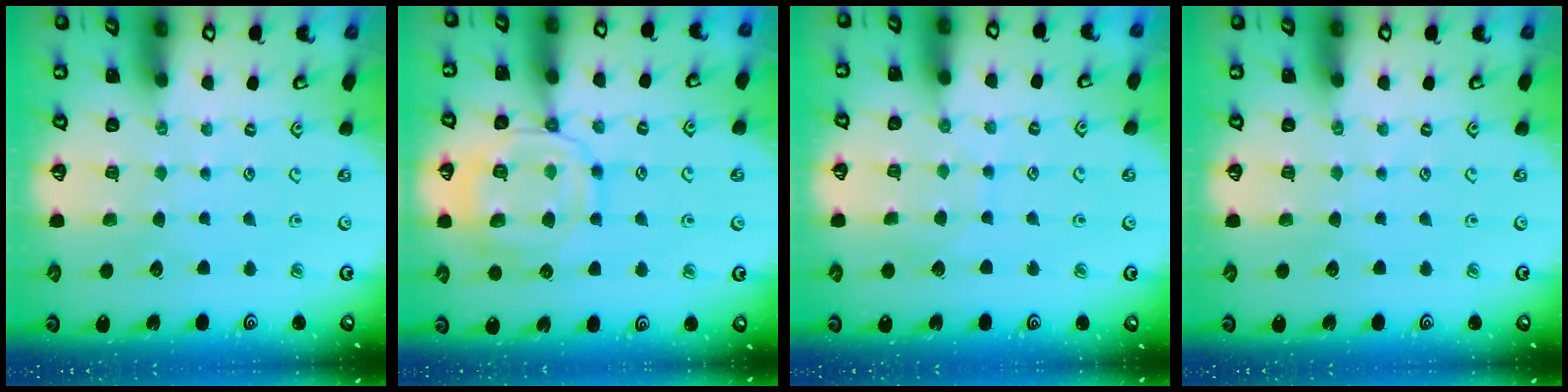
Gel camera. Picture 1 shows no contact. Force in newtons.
{"total": 12.9, "press": 12.8, "slide": 1.3}
{"total": 5.5, "press": 5.5, "slide": 0.5}
{"total": 0.0}